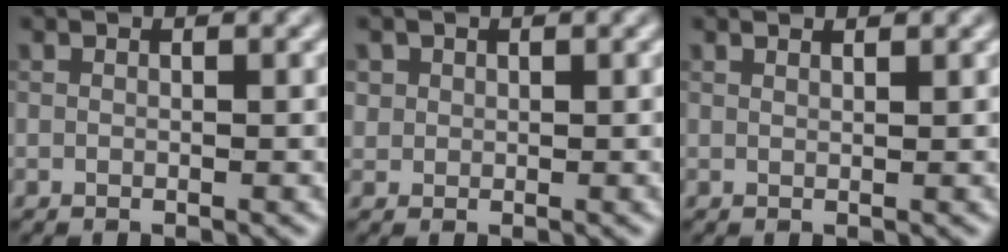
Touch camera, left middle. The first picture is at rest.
{"total": 1.3, "force": [0.5, 1.2, 0.2], "torque": [-0.001, -0.003, 0.023]}
{"total": 0.8, "force": [0.8, -0.1, 0.3], "torque": [-0.006, 0.000, 0.009]}